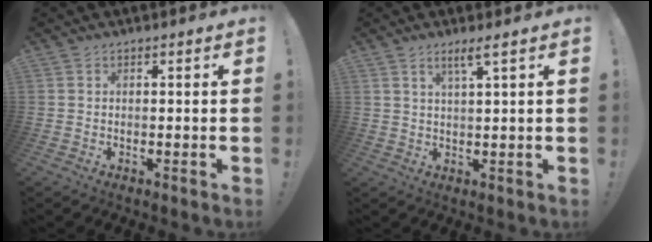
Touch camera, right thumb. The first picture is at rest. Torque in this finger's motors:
{"motor_torque": [-0.34, 0.43, -0.03, -0.18, 0.14]}